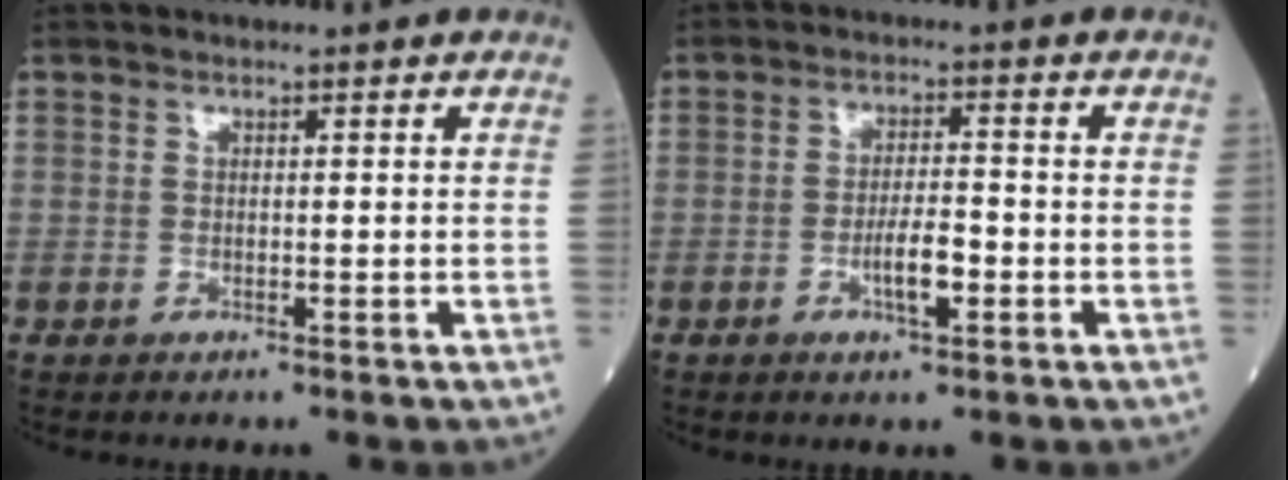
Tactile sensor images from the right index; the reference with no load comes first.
{"total": 4.5, "force": [-1.7, 0.9, 4.1], "torque": [-0.071, 0.000, -0.030]}